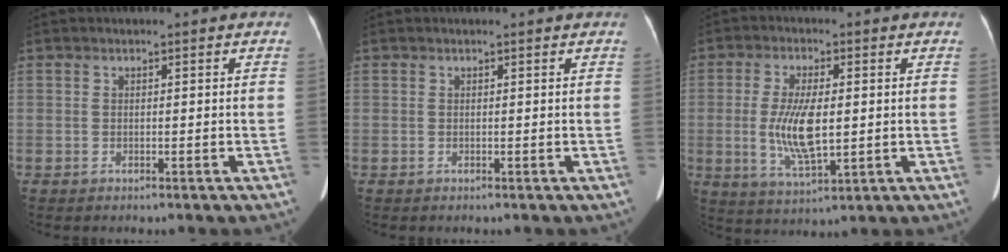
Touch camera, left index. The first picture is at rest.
{"total": 0.8, "force": [0.8, 0.0, 0.2], "torque": [-0.007, 0.004, 0.008]}
{"total": 8.6, "force": [-0.1, 2.5, 8.2], "torque": [-0.172, -0.009, 0.005]}